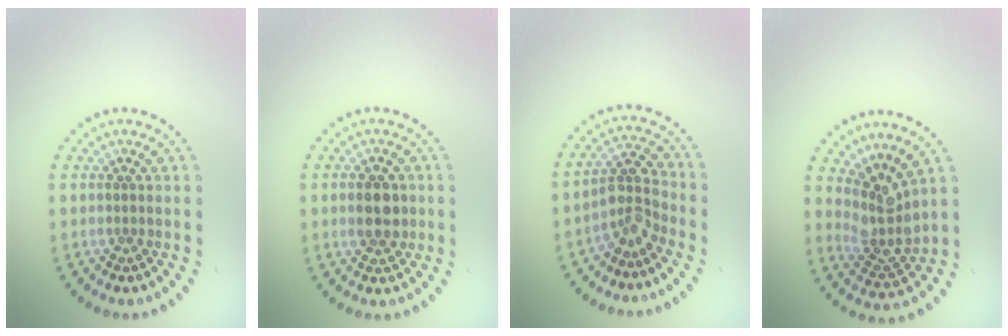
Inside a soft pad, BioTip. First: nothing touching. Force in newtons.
{"total": 2.9, "press": 2.9, "slide": 0.1}
{"total": 2.9, "press": 2.2, "slide": 1.8}
{"total": 3.6, "press": 2.6, "slide": 2.5}